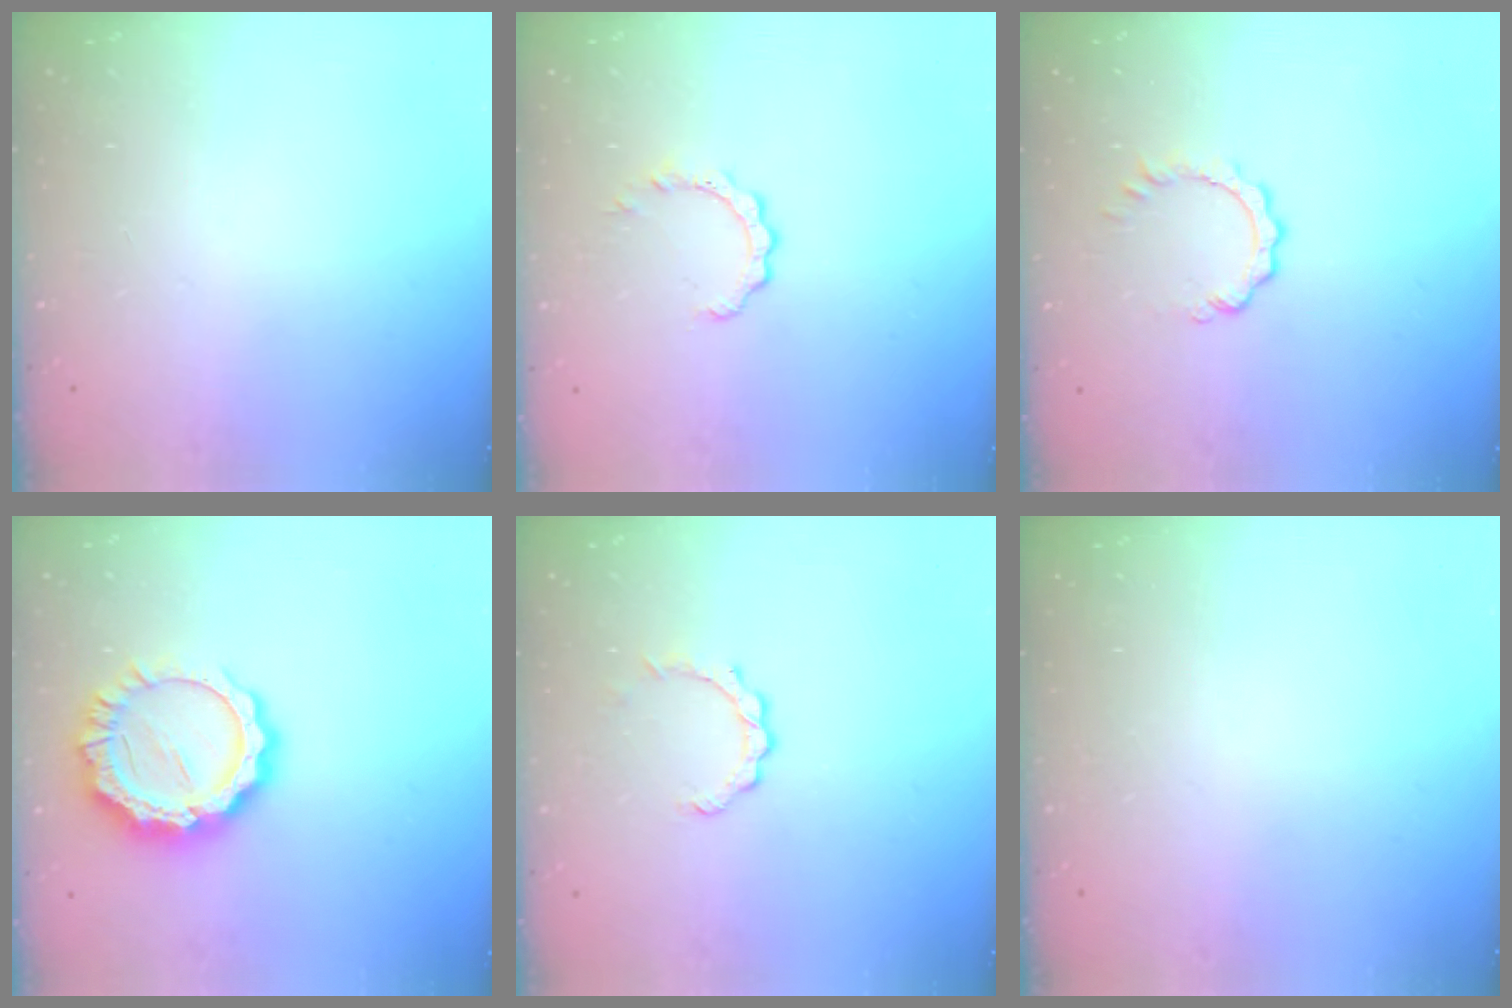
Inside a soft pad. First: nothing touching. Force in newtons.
{"total": 2.1, "press": 2.1, "slide": 0.1}
{"total": 3.1, "press": 3.0, "slide": 0.4}
{"total": 14.1, "press": 14.0, "slide": 1.2}
{"total": 4.1, "press": 4.1, "slide": 0.3}
{"total": 0.0}